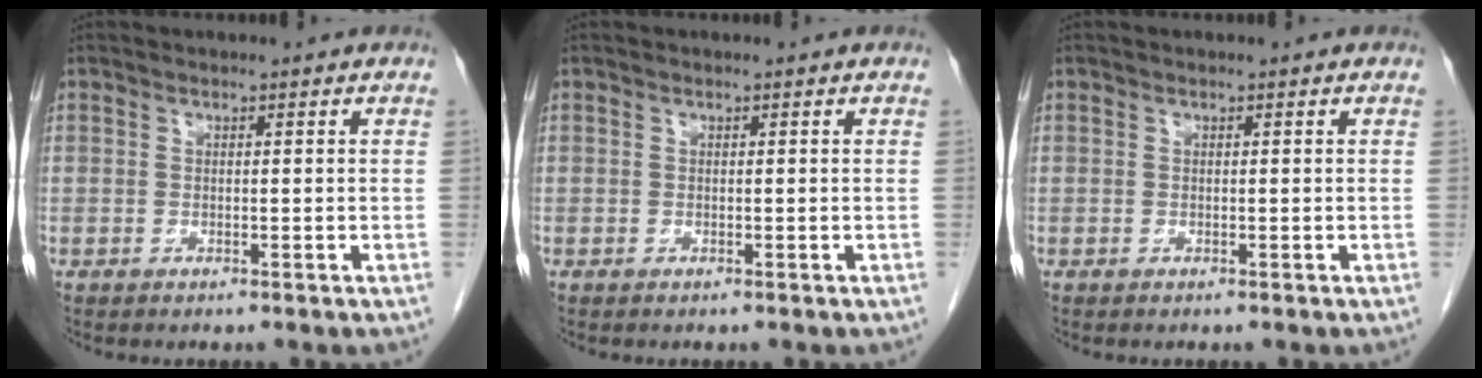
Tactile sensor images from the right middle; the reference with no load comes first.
{"total": 0.0}
{"total": 0.0}